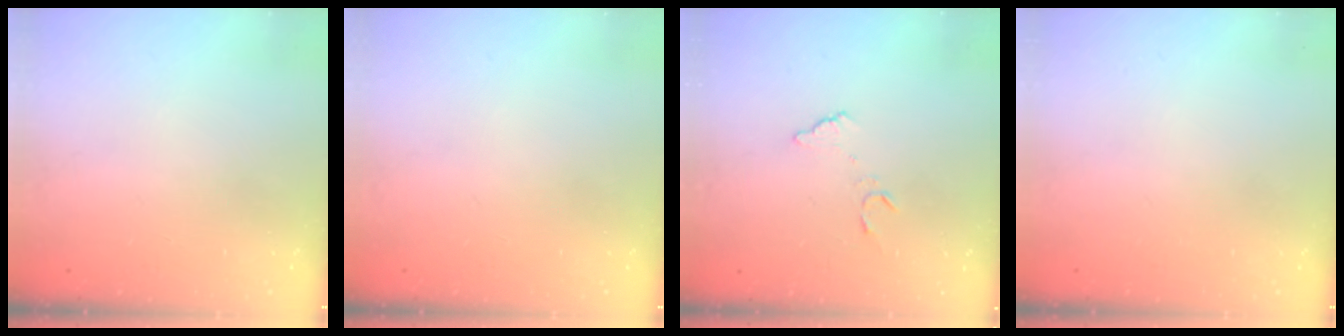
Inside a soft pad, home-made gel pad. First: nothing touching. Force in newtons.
{"total": 0.0}
{"total": 4.2, "press": 4.2, "slide": 0.2}
{"total": 0.0}